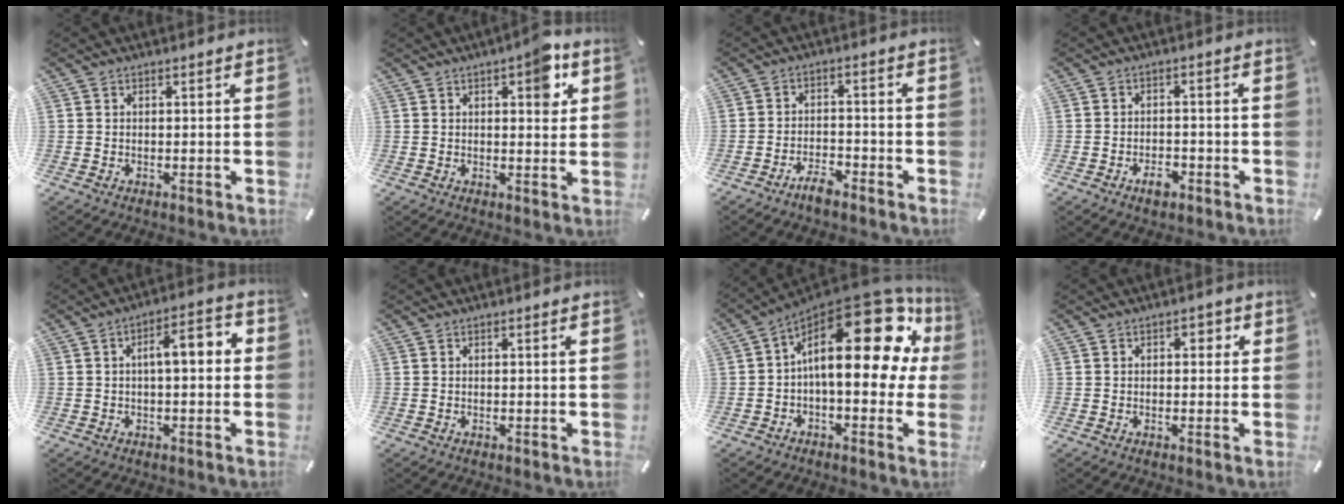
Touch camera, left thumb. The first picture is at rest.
{"total": 8.0, "force": [3.3, 3.5, 6.4], "torque": [-0.067, -0.015, 0.046]}
{"total": 4.5, "force": [-3.9, 1.1, 1.9], "torque": [-0.045, 0.016, -0.076]}
{"total": 3.7, "force": [-2.3, 2.0, 2.1], "torque": [-0.042, 0.007, -0.043]}
{"total": 7.2, "force": [0.4, 2.9, 6.6], "torque": [-0.102, 0.011, -0.002]}
{"total": 0.5, "force": [0.1, 0.0, 0.5], "torque": [-0.008, 0.001, 0.001]}
{"total": 26.2, "force": [7.8, 11.3, 22.2], "torque": [-0.360, -0.064, 0.134]}
{"total": 2.1, "force": [0.1, 1.5, 1.4], "torque": [-0.013, 0.004, -0.006]}